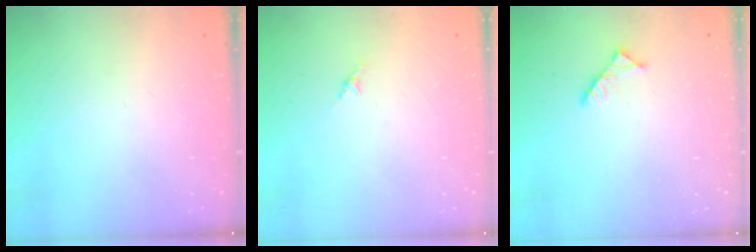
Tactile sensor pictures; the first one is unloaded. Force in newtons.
{"total": 2.1, "press": 2.0, "slide": 0.7}
{"total": 2.9, "press": 2.9, "slide": 0.4}